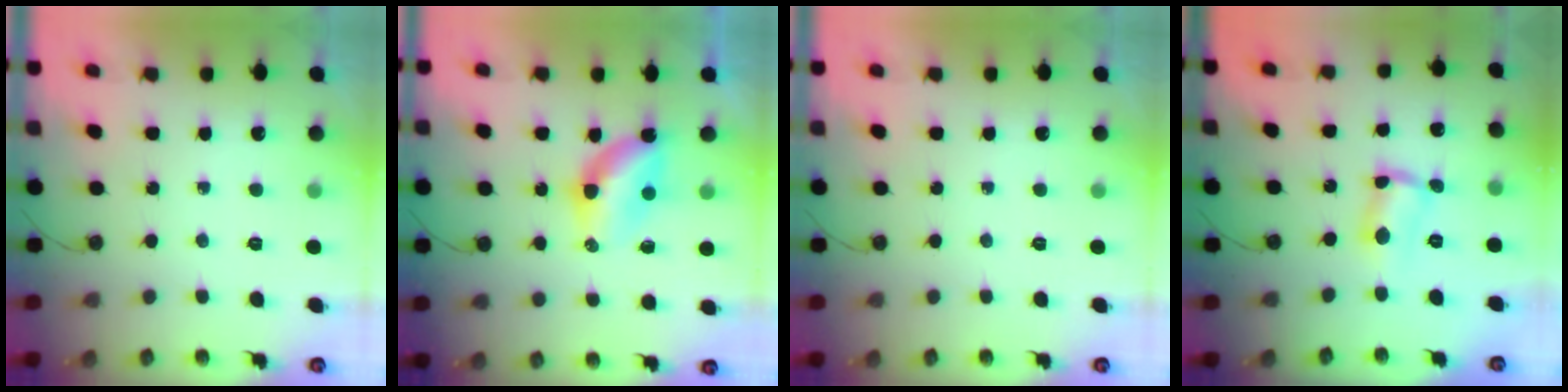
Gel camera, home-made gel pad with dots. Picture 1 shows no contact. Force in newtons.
{"total": 6.5, "press": 6.4, "slide": 0.6}
{"total": 0.0}
{"total": 3.8, "press": 3.7, "slide": 0.4}